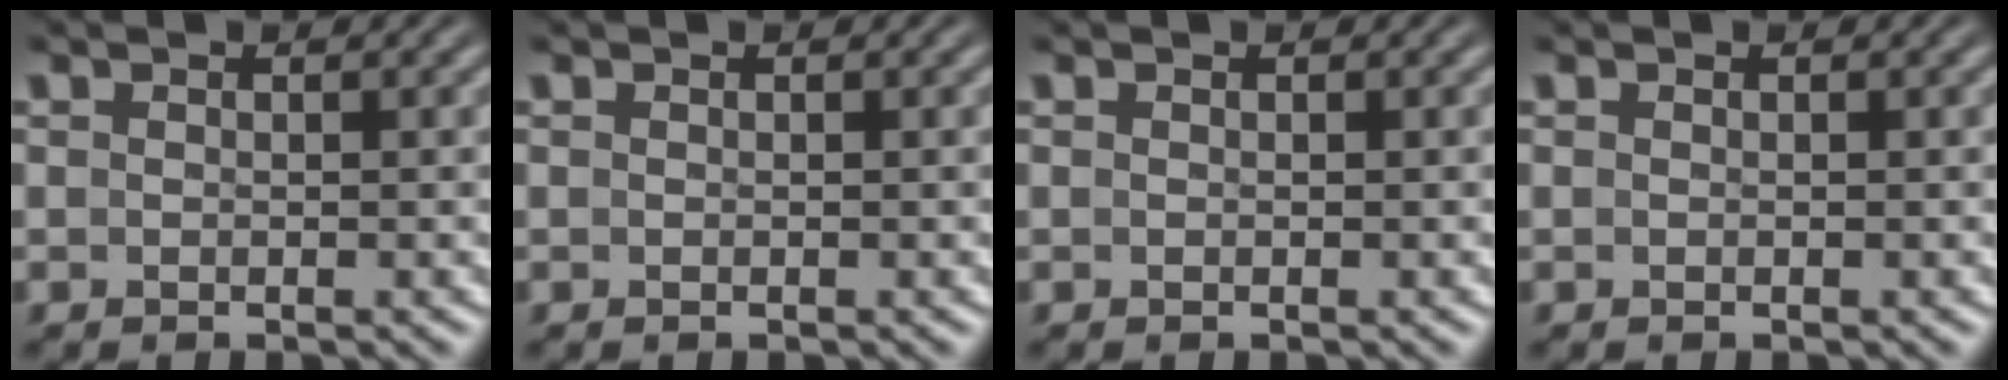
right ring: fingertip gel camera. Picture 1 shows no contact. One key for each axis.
{"total": 0.0}
{"total": 0.0}
{"total": 0.0}